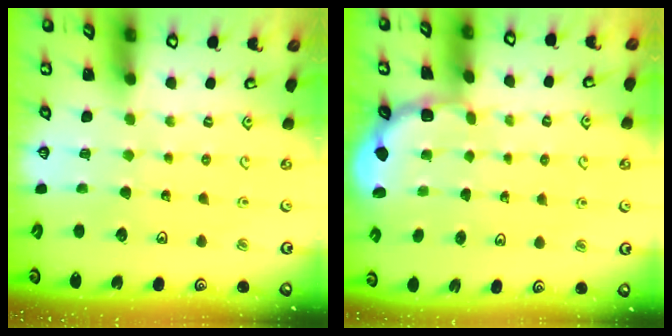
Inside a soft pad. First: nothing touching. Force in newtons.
{"total": 1.8, "press": 1.6, "slide": 0.7}